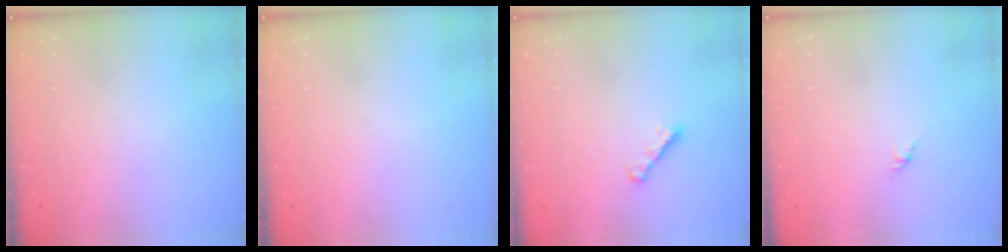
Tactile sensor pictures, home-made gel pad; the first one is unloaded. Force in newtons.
{"total": 0.0}
{"total": 1.9, "press": 1.8, "slide": 0.6}
{"total": 1.6, "press": 1.5, "slide": 0.7}